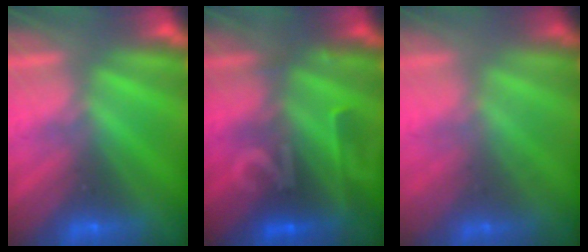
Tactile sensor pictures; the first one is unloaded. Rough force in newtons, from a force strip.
{"total": 2.3}
{"total": 1.5}